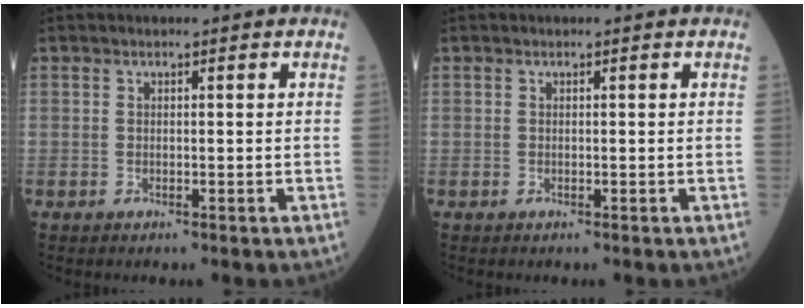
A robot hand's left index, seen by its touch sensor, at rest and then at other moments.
{"total": 0.0}